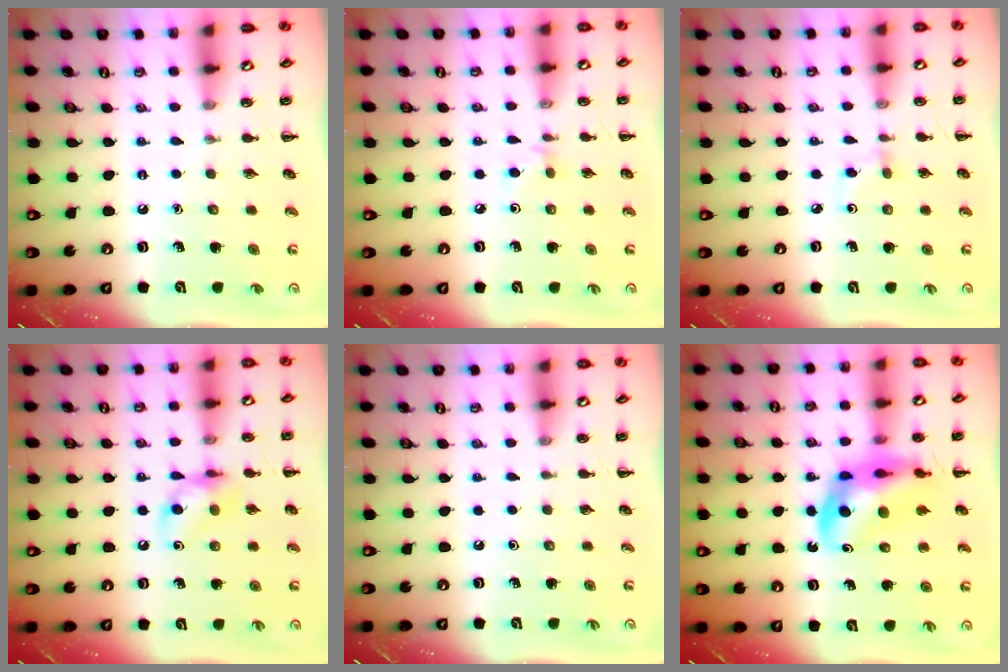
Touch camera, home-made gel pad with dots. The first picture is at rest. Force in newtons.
{"total": 2.9, "press": 2.7, "slide": 1.2}
{"total": 2.6, "press": 2.4, "slide": 1.1}
{"total": 9.3, "press": 9.3, "slide": 0.7}
{"total": 0.0}
{"total": 13.0, "press": 12.4, "slide": 4.1}